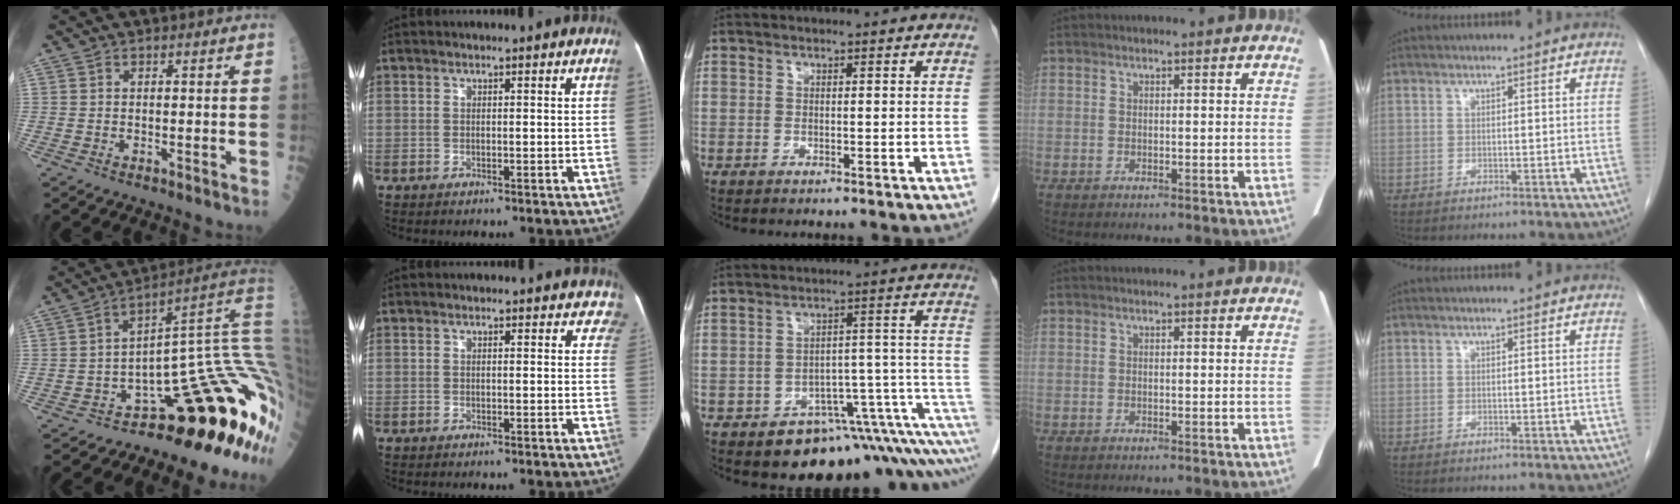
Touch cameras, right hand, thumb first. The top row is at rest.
{"thumb": {"total": 20.5, "force": [-2.7, 6.8, 19.1], "torque": [-0.105, 0.112, -0.033]}, "index": {"total": 2.4, "force": [1.8, 1.5, 0.4], "torque": [0.023, 0.001, -0.002]}, "middle": {"total": 15.2, "force": [-8.4, 6.3, 11.1], "torque": [-0.050, 0.078, -0.100]}}